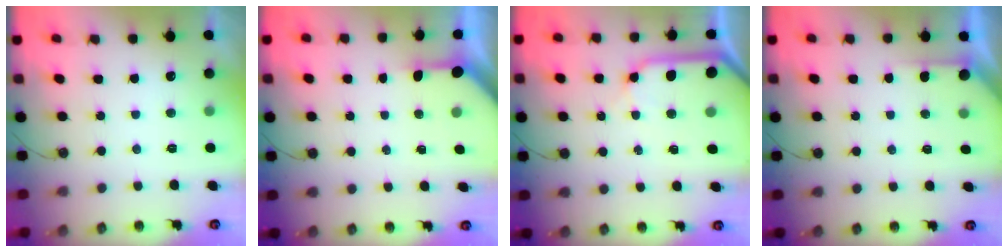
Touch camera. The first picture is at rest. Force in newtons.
{"total": 3.4, "press": 3.4, "slide": 0.4}
{"total": 10.2, "press": 10.1, "slide": 1.2}
{"total": 2.9, "press": 2.9, "slide": 0.2}